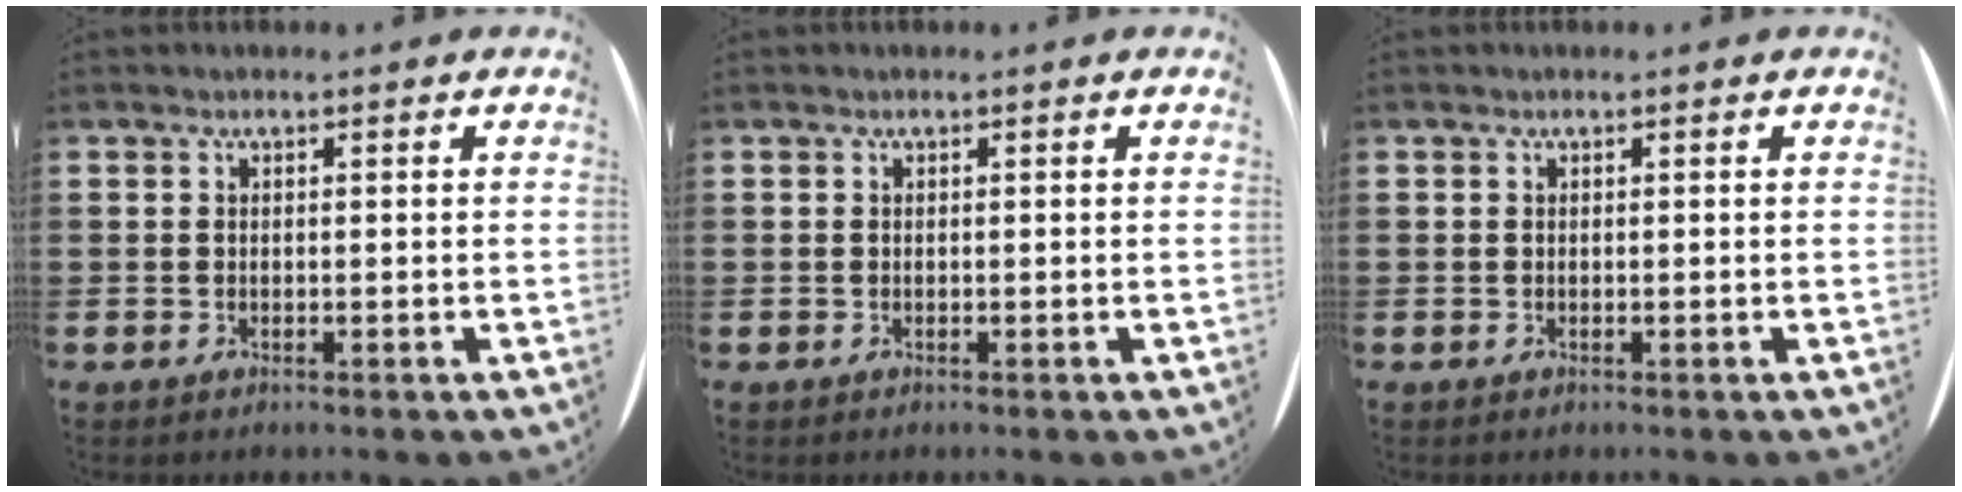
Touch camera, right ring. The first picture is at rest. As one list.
[{"total": 0.0}, {"total": 0.0}]